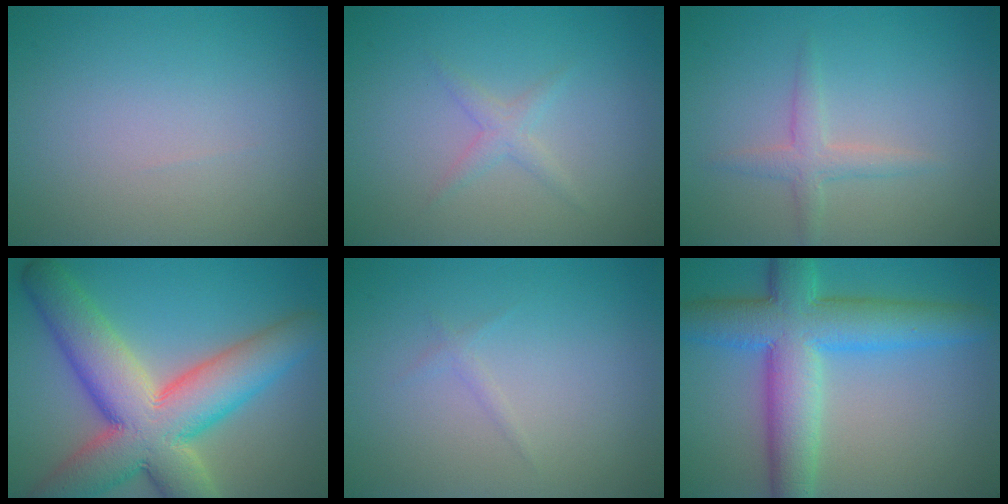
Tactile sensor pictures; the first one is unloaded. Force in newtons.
{"total": 1.3, "press": 1.3, "slide": 0.1}
{"total": 1.9, "press": 1.9, "slide": 0.1}
{"total": 12.3, "press": 12.3, "slide": 1.0}
{"total": 1.2, "press": 1.2, "slide": 0.2}
{"total": 9.1, "press": 9.1, "slide": 0.2}